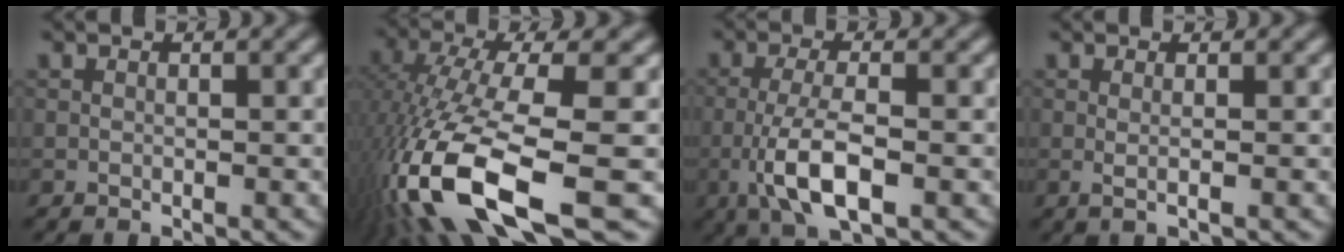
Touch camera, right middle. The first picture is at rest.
{"total": 14.4, "force": [-5.7, 4.3, 12.5], "torque": [-0.270, -0.028, -0.090]}
{"total": 5.6, "force": [-1.4, 1.8, 5.1], "torque": [-0.104, -0.005, -0.029]}
{"total": 1.3, "force": [0.1, 0.4, 1.3], "torque": [-0.021, 0.001, -0.003]}